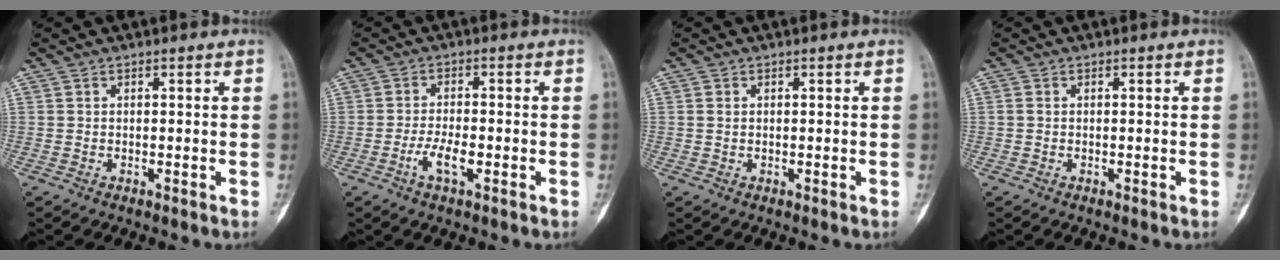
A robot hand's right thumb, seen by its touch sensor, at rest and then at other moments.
{"total": 4.5, "force": [-1.7, 1.5, 3.8], "torque": [-0.078, 0.007, -0.033]}
{"total": 0.8, "force": [0.1, 0.6, 0.5], "torque": [-0.009, 0.001, 0.004]}
{"total": 0.6, "force": [0.0, 0.4, 0.5], "torque": [-0.013, -0.001, -0.001]}